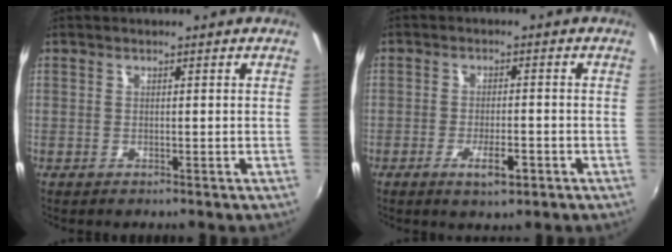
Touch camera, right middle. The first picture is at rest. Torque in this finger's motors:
{"motor_torque": [0.58, -1.56, 0.14, 0.06]}